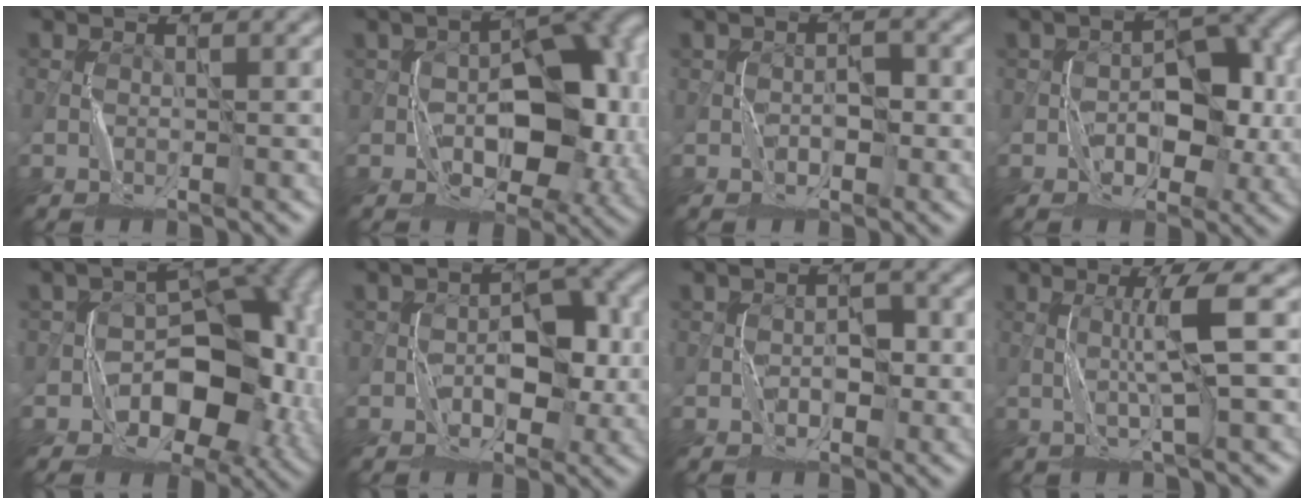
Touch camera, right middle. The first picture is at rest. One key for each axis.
{"total": 10.5, "fx": -1.7, "fy": 6.2, "fz": 8.3, "tx": -0.097, "ty": 0.006, "tz": -0.025}
{"total": 1.7, "fx": -0.6, "fy": 1.0, "fz": 1.1, "tx": -0.009, "ty": 0.002, "tz": -0.010}
{"total": 5.7, "fx": -1.2, "fy": 3.5, "fz": 4.4, "tx": -0.045, "ty": 0.003, "tz": -0.017}
{"total": 10.5, "fx": -2.8, "fy": 6.9, "fz": 7.4, "tx": -0.079, "ty": -0.001, "tz": -0.046}
{"total": 4.8, "fx": -1.0, "fy": 2.7, "fz": 3.8, "tx": -0.044, "ty": 0.004, "tz": -0.014}
{"total": 2.0, "fx": -0.6, "fy": 1.3, "fz": 1.3, "tx": -0.008, "ty": 0.002, "tz": -0.009}
{"total": 3.5, "fx": 0.5, "fy": -0.1, "fz": 3.4, "tx": -0.062, "ty": 0.001, "tz": 0.010}